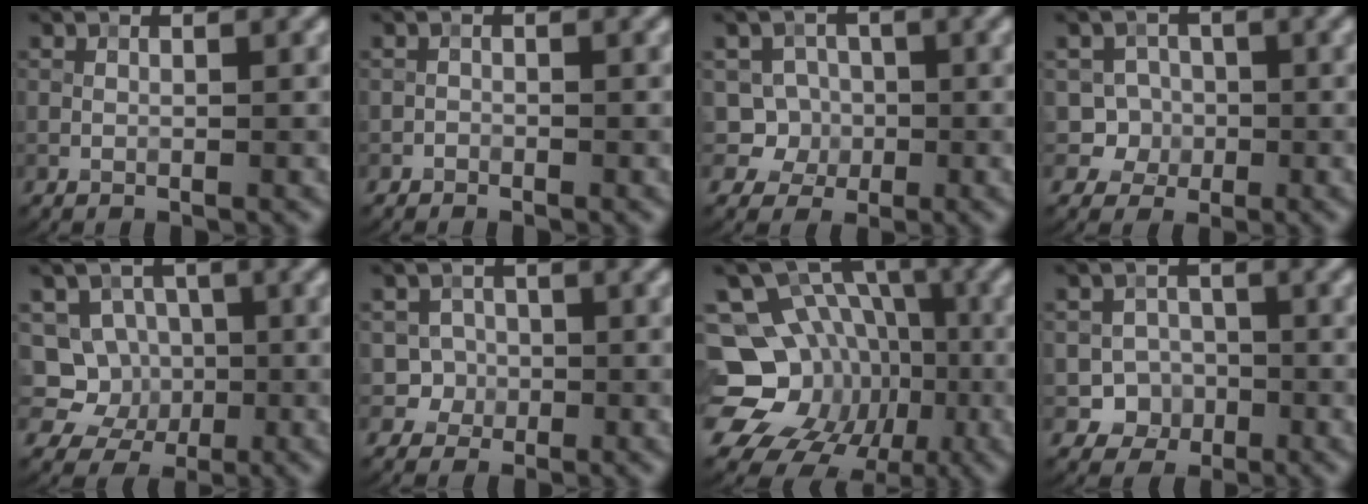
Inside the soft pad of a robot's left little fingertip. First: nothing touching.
{"total": 0.7, "force": [-0.5, 0.3, -0.1], "torque": [0.006, 0.001, -0.010]}
{"total": 4.4, "force": [-0.9, 4.2, 0.9], "torque": [0.012, 0.013, -0.035]}
{"total": 3.9, "force": [-1.0, 3.7, 0.7], "torque": [0.021, 0.005, -0.031]}
{"total": 4.9, "force": [-0.2, 4.6, 1.7], "torque": [-0.005, 0.008, -0.025]}
{"total": 2.7, "force": [-0.9, 2.6, 0.2], "torque": [0.027, 0.004, -0.018]}
{"total": 16.4, "force": [-4.3, 14.4, 6.7], "torque": [-0.133, -0.004, -0.066]}
{"total": 3.5, "force": [-1.4, 3.1, 0.5], "torque": [0.017, 0.007, -0.029]}